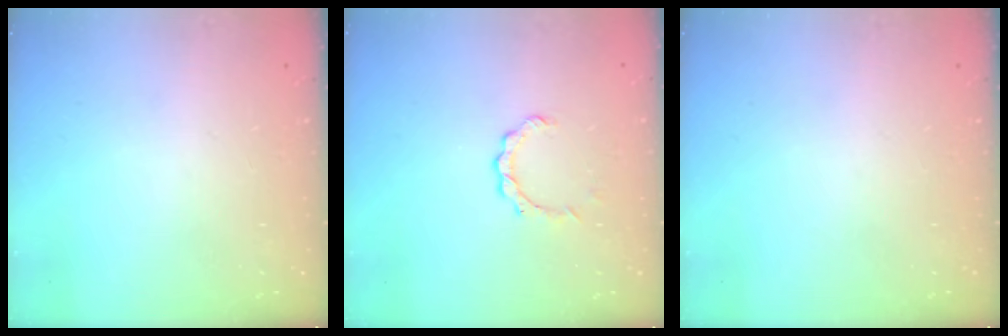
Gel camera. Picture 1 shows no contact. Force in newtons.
{"total": 3.4, "press": 3.4, "slide": 0.3}
{"total": 0.0}